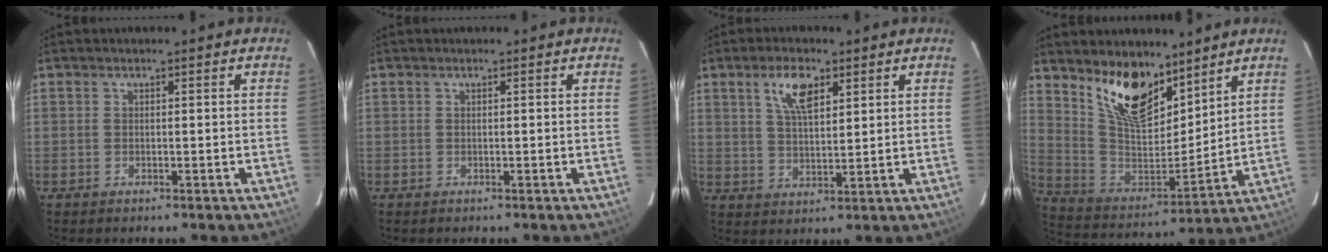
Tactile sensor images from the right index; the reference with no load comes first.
{"total": 0.0}
{"total": 7.0, "force": [3.6, 2.9, 5.2], "torque": [-0.095, 0.009, 0.069]}
{"total": 15.9, "force": [11.0, 7.1, 9.0], "torque": [-0.171, -0.010, 0.214]}